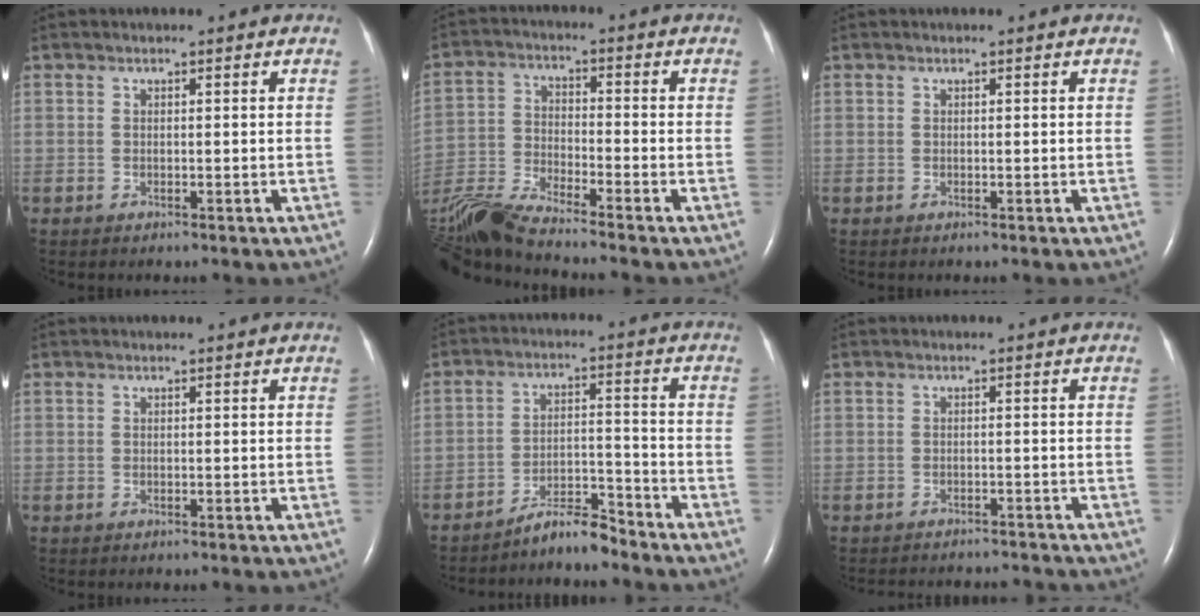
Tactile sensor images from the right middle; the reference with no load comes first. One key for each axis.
{"total": 10.4, "fx": -9.6, "fy": -1.1, "fz": 4.1, "tx": -0.090, "ty": -0.018, "tz": -0.189}
{"total": 0.0}
{"total": 0.0}
{"total": 5.1, "fx": -4.9, "fy": 0.4, "fz": 1.3, "tx": -0.020, "ty": 0.000, "tz": -0.087}
{"total": 7.5, "fx": -7.3, "fy": 1.2, "fz": 1.2, "tx": -0.019, "ty": 0.002, "tz": -0.088}